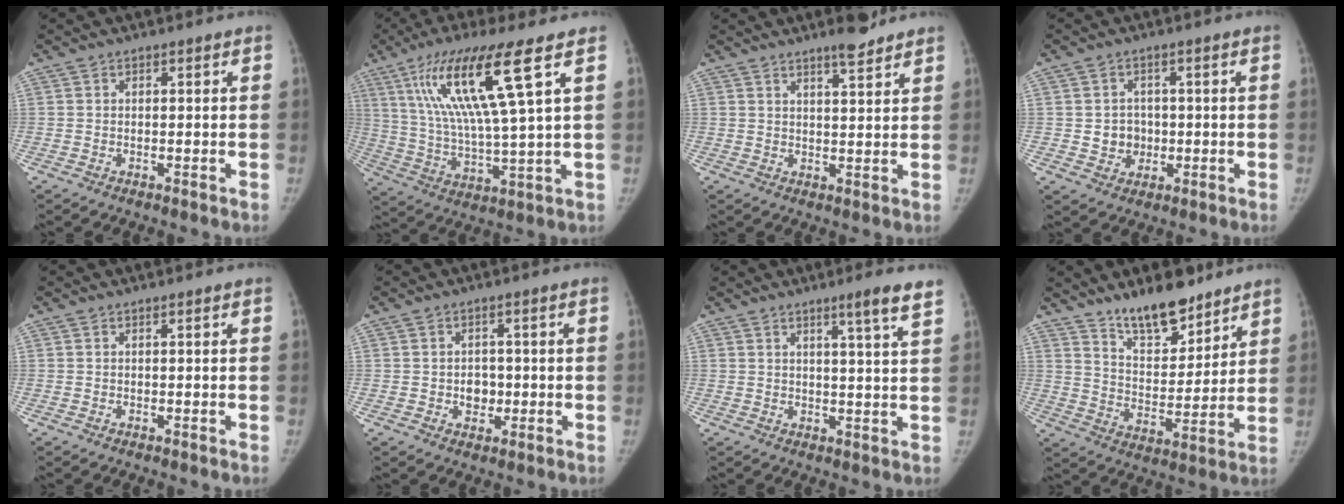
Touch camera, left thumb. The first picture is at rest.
{"total": 17.8, "force": [7.9, 1.3, 15.9], "torque": [-0.315, -0.025, 0.144]}
{"total": 5.0, "force": [4.0, 0.7, 2.9], "torque": [-0.036, -0.029, 0.058]}
{"total": 4.3, "force": [-0.2, 4.0, 1.6], "torque": [-0.001, 0.005, 0.003]}
{"total": 0.0}
{"total": 3.4, "force": [-0.4, 2.8, 1.9], "torque": [-0.006, 0.005, -0.004]}
{"total": 5.9, "force": [3.9, -0.5, 4.4], "torque": [-0.062, -0.028, 0.055]}
{"total": 12.7, "force": [10.1, 4.8, 6.0], "torque": [-0.064, -0.076, 0.176]}